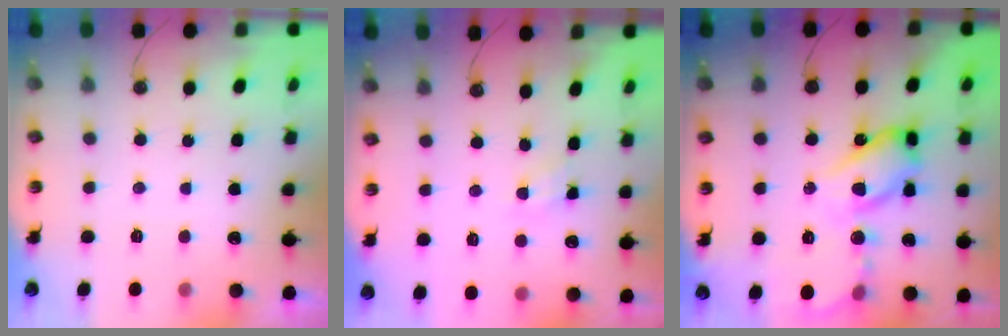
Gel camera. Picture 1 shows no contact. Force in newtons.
{"total": 3.1, "press": 3.1, "slide": 0.5}
{"total": 14.8, "press": 14.7, "slide": 1.6}